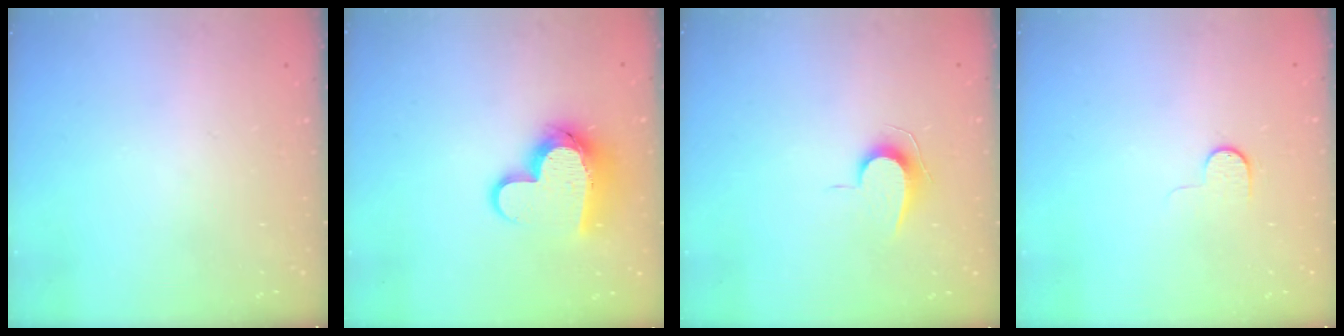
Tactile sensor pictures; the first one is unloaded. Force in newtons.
{"total": 13.2, "press": 13.2, "slide": 0.9}
{"total": 7.0, "press": 7.0, "slide": 0.7}
{"total": 5.0, "press": 5.0, "slide": 0.5}